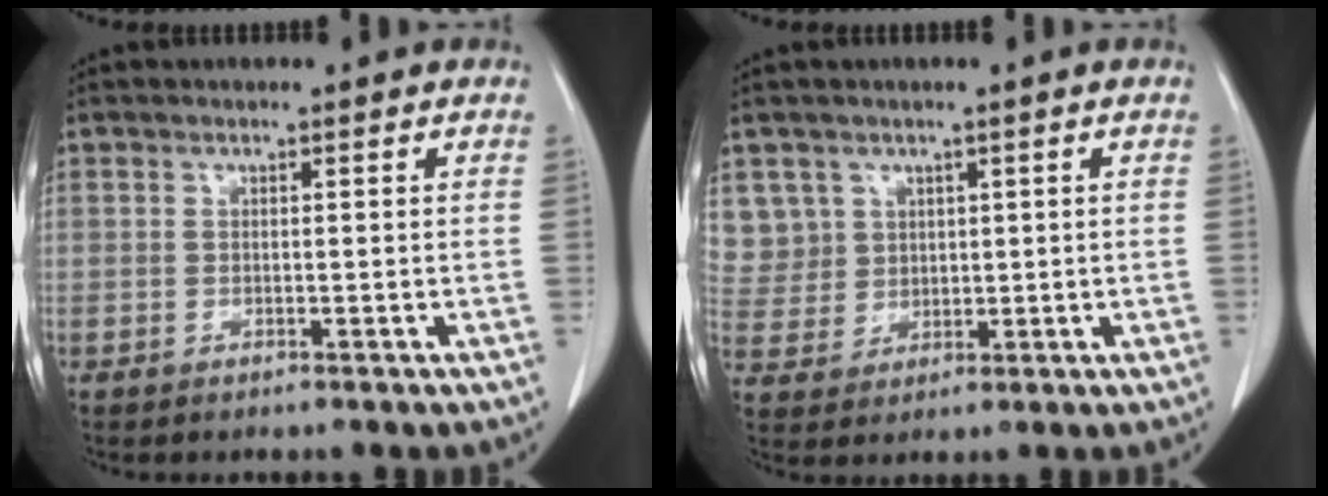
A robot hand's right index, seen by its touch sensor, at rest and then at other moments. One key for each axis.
{"total": 6.9, "fx": 3.4, "fy": 6.0, "fz": -0.1, "tx": 0.004, "ty": 0.011, "tz": 0.080}